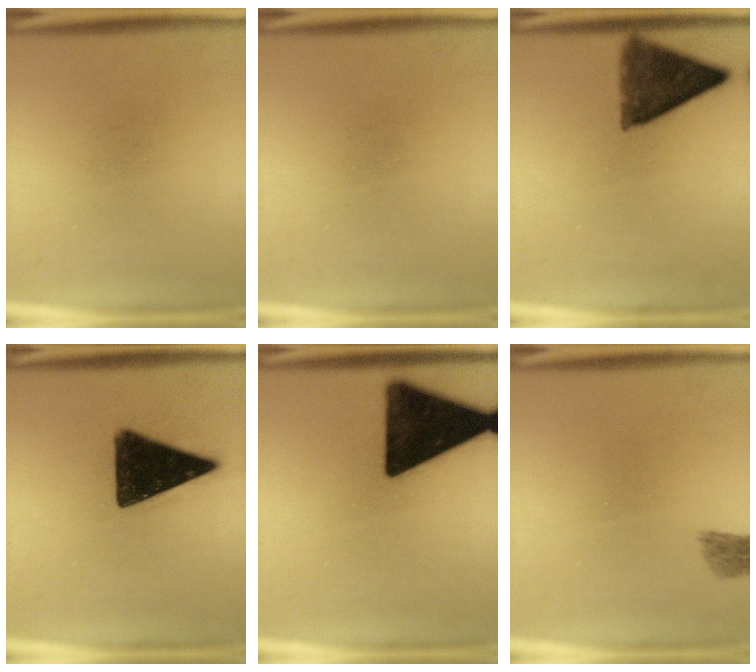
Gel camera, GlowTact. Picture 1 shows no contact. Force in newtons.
{"total": 0.0}
{"total": 10.3}
{"total": 16.0}
{"total": 18.4}
{"total": 1.9}